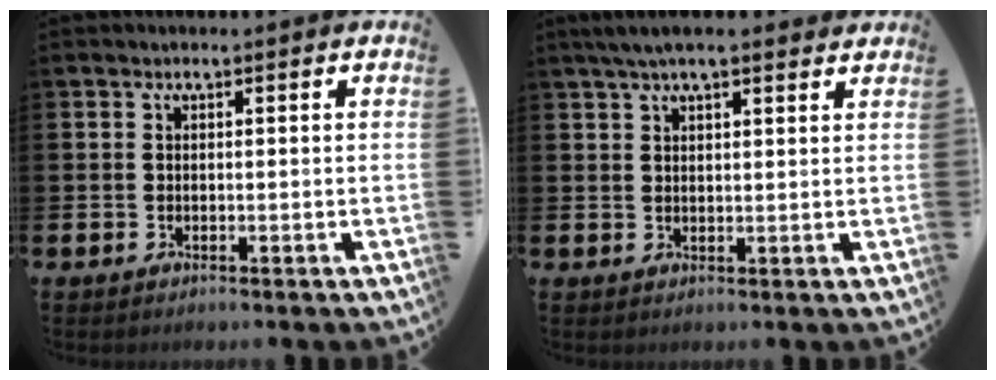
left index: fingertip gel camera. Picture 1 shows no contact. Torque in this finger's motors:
{"motor_torque": [1.11, -1.04, 0.65, 0.21]}